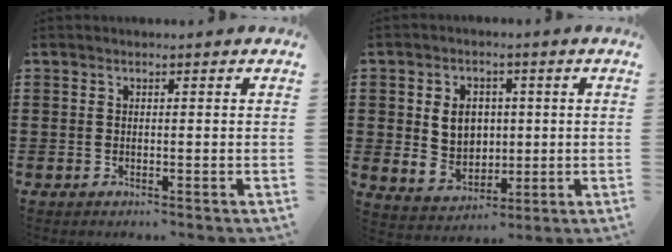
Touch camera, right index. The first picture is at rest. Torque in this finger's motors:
{"motor_torque": [2.14, 0.00, 0.42, 0.06]}